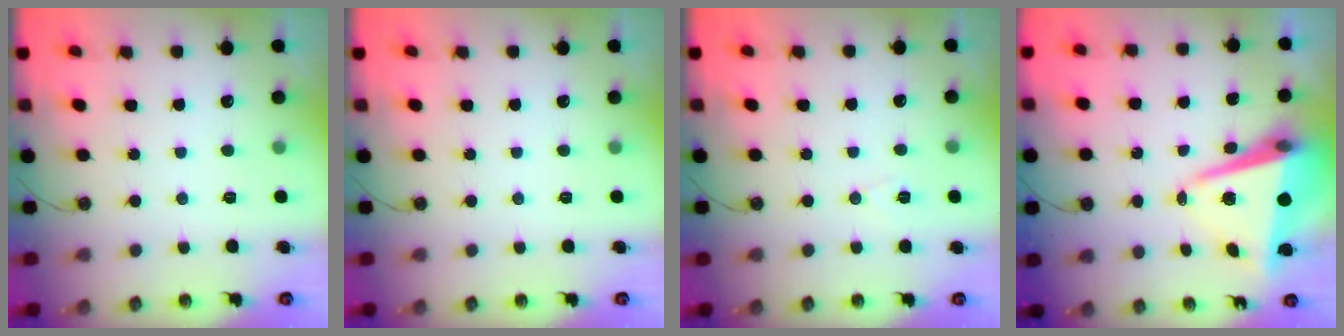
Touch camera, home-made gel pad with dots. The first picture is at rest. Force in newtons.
{"total": 0.0}
{"total": 5.1, "press": 4.4, "slide": 2.6}
{"total": 10.4, "press": 10.3, "slide": 1.3}